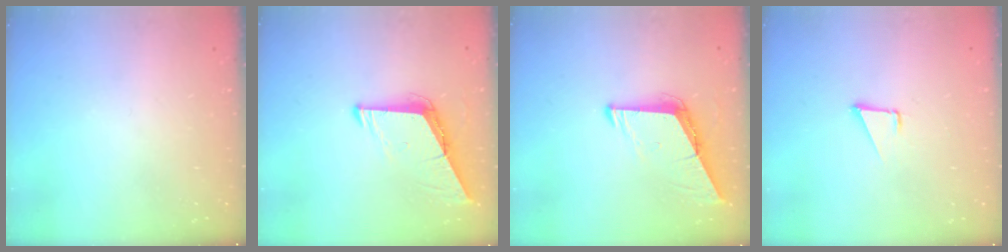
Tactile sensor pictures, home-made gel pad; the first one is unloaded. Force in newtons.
{"total": 8.6, "press": 8.5, "slide": 0.8}
{"total": 8.6, "press": 8.5, "slide": 0.8}
{"total": 1.6, "press": 1.5, "slide": 0.1}